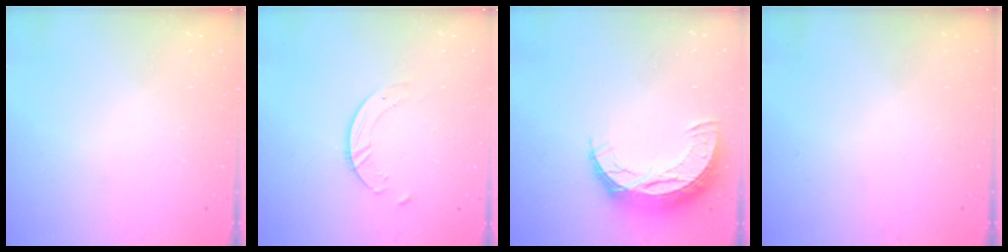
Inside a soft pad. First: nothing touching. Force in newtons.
{"total": 3.8, "press": 3.8, "slide": 0.4}
{"total": 11.1, "press": 11.1, "slide": 0.7}
{"total": 0.0}